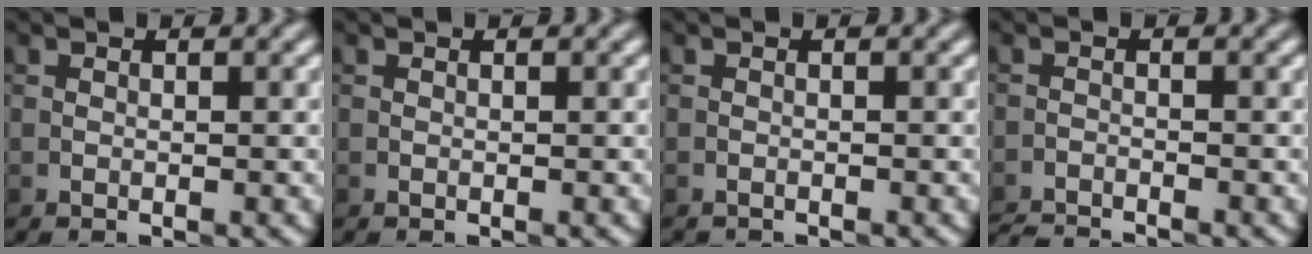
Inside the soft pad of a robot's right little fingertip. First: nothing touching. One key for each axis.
{"total": 0.0}
{"total": 0.7, "fx": -0.7, "fy": 0.0, "fz": -0.1, "tx": 0.004, "ty": -0.002, "tz": -0.013}
{"total": 2.9, "fx": -2.9, "fy": 0.2, "fz": 0.5, "tx": -0.011, "ty": -0.008, "tz": -0.057}